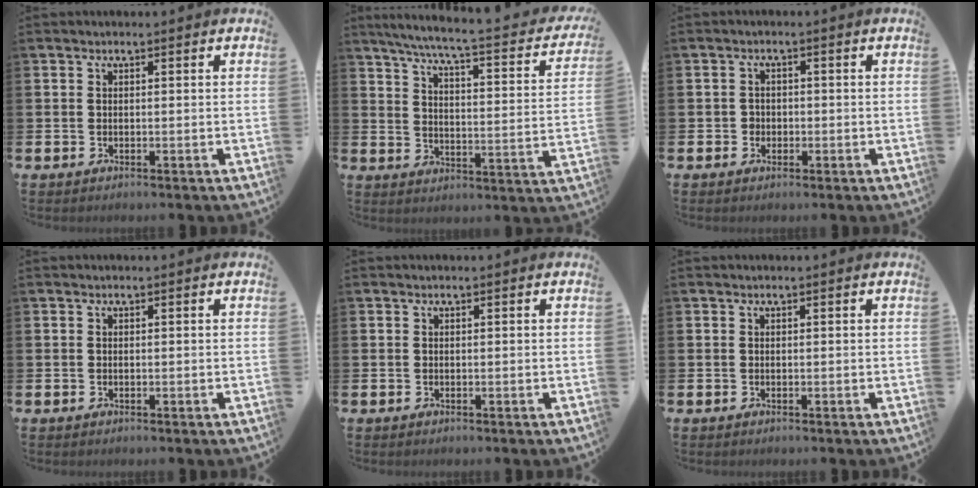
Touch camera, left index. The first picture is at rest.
{"total": 6.0, "force": [5.0, 0.3, 3.3], "torque": [-0.081, -0.045, 0.075]}
{"total": 1.6, "force": [-0.4, 1.5, 0.2], "torque": [0.000, 0.002, -0.013]}
{"total": 0.0}
{"total": 0.0}
{"total": 0.0}